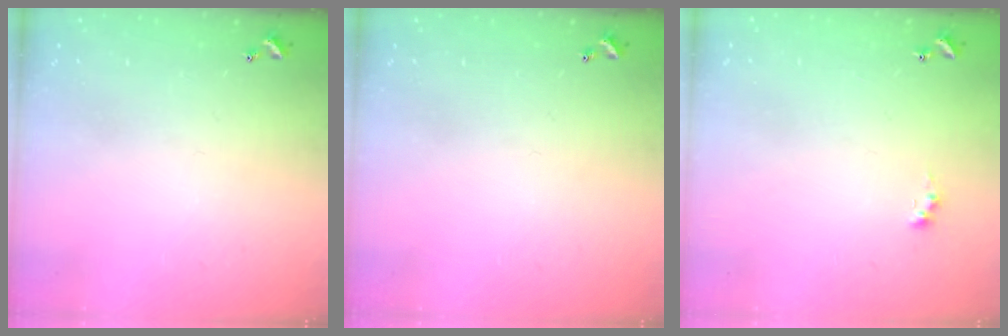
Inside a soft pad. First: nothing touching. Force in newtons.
{"total": 0.0}
{"total": 0.8, "press": 0.7, "slide": 0.4}